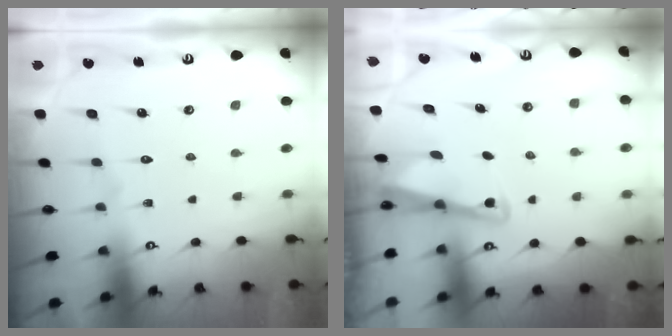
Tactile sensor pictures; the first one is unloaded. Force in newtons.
{"total": 2.9, "press": 2.8, "slide": 0.4}